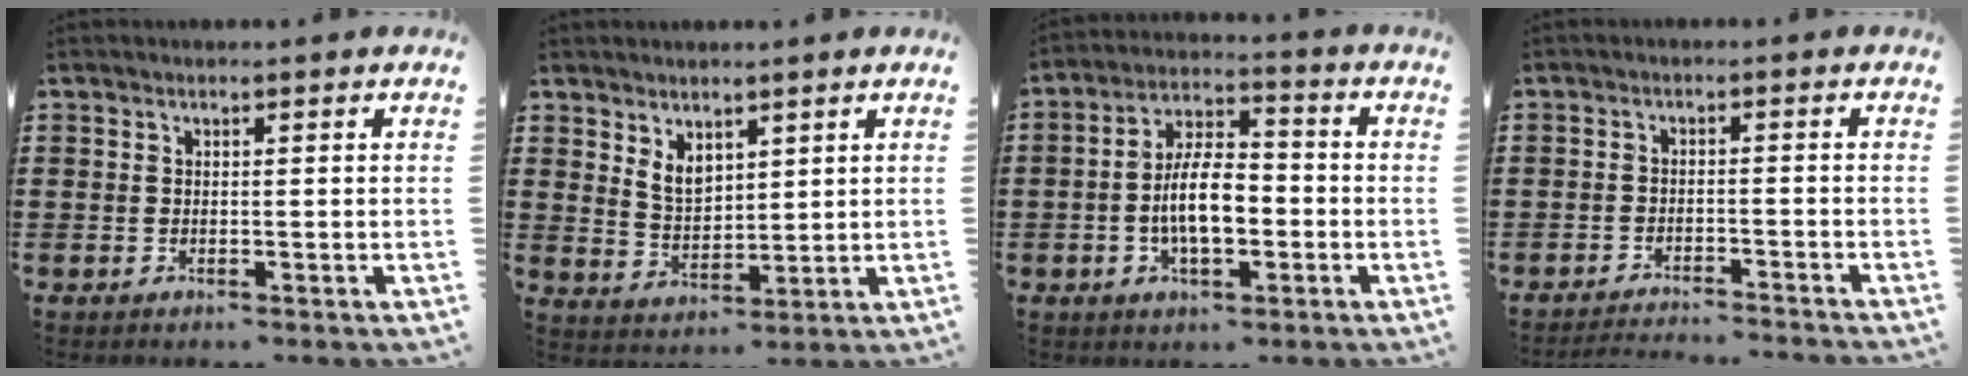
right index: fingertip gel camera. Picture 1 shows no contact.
{"total": 4.3, "force": [2.6, 2.7, 2.1], "torque": [-0.050, 0.007, 0.049]}
{"total": 9.0, "force": [-1.8, 3.9, 7.9], "torque": [-0.156, 0.004, -0.040]}
{"total": 2.6, "force": [-2.5, -0.3, 0.2], "torque": [-0.008, -0.001, -0.054]}